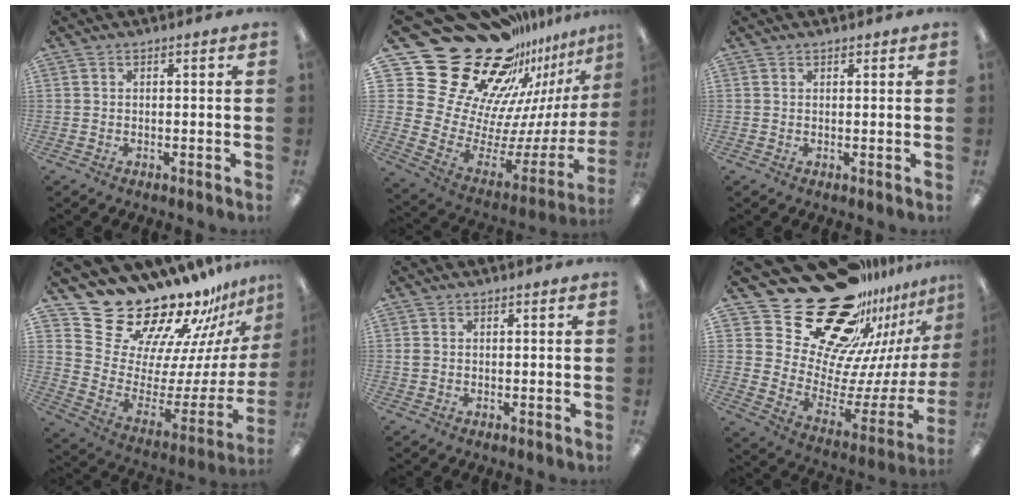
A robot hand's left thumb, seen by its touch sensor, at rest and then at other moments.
{"total": 29.7, "force": [20.8, 16.9, 13.0], "torque": [-0.189, -0.199, 0.432]}
{"total": 1.1, "force": [0.9, 0.7, 0.0], "torque": [0.000, 0.001, 0.017]}
{"total": 22.7, "force": [20.5, 7.9, 5.7], "torque": [-0.091, -0.177, 0.375]}
{"total": 1.3, "force": [0.4, 1.1, 0.6], "torque": [-0.013, 0.004, 0.007]}
{"total": 28.8, "force": [21.6, 14.0, 13.0], "torque": [-0.178, -0.181, 0.415]}